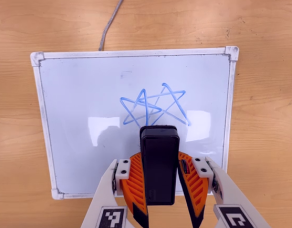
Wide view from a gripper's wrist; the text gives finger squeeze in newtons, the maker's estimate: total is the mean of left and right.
{"total": 7.9, "left": 6.0, "right": 9.8}